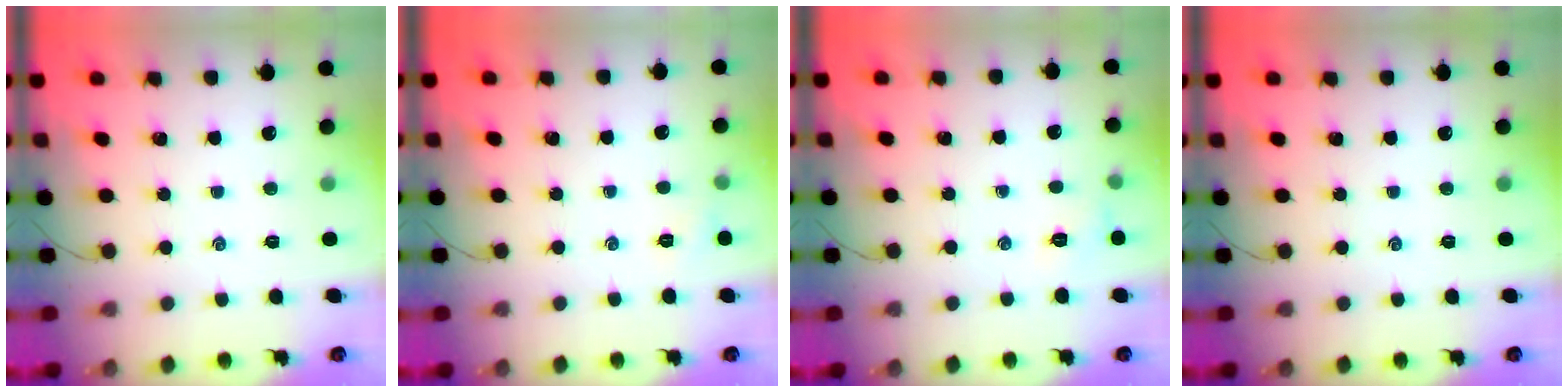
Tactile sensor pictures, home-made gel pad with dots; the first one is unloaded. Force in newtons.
{"total": 4.0, "press": 3.8, "slide": 1.2}
{"total": 5.1, "press": 4.9, "slide": 1.5}
{"total": 0.0}